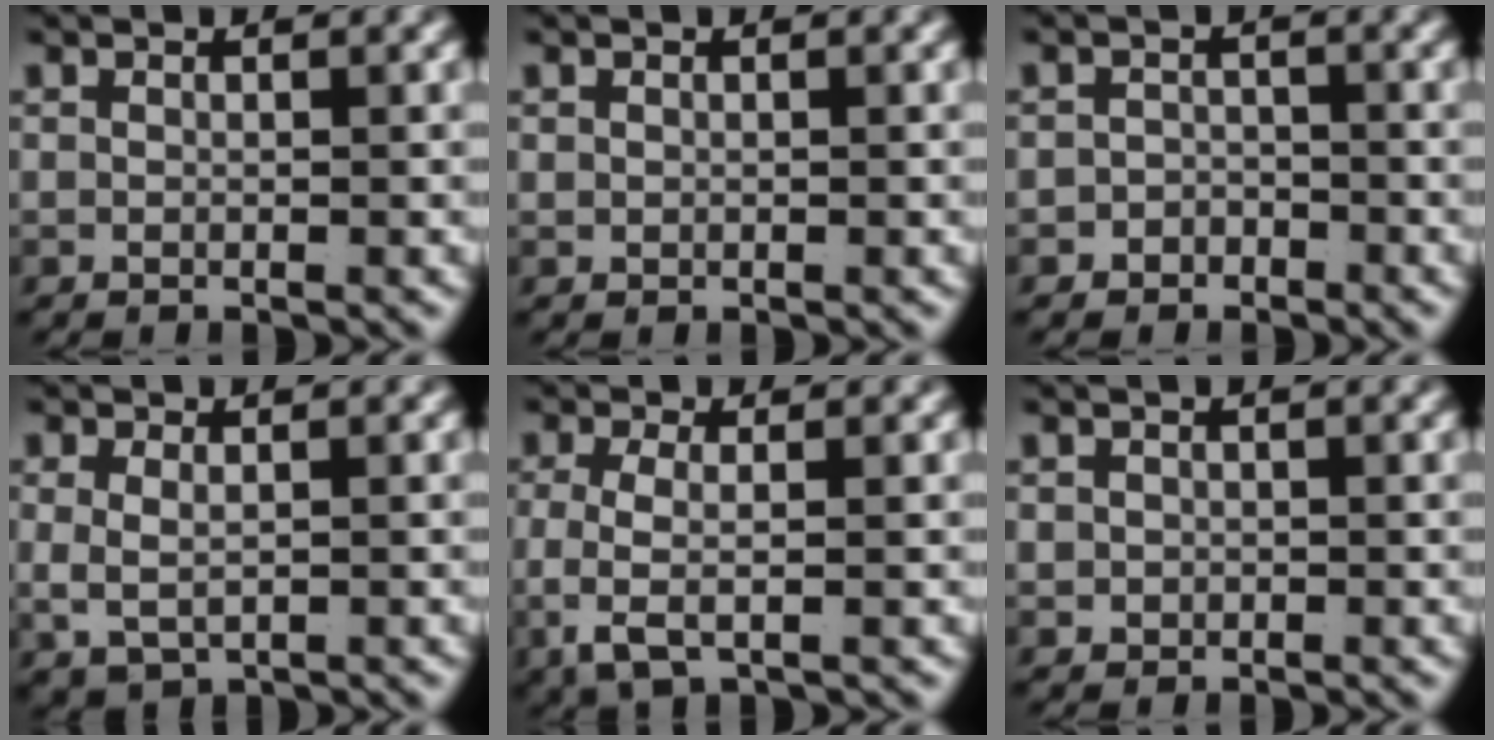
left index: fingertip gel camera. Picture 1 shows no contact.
{"total": 0.0}
{"total": 2.4, "force": [-1.9, 1.3, -0.3], "torque": [0.009, -0.012, -0.031]}
{"total": 2.6, "force": [0.1, 1.7, 2.0], "torque": [-0.048, -0.016, 0.021]}
{"total": 3.6, "force": [-0.5, 1.6, 3.2], "torque": [-0.086, -0.020, 0.006]}
{"total": 1.4, "force": [-0.2, 1.3, 0.5], "torque": [-0.020, -0.012, 0.005]}